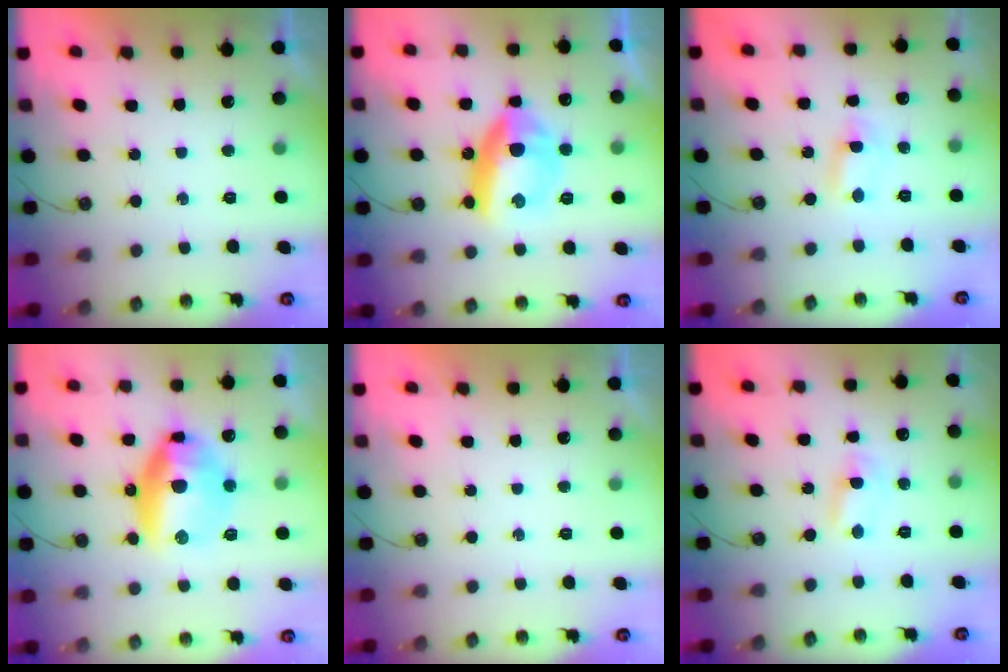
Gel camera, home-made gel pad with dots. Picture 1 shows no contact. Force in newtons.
{"total": 14.8, "press": 14.8, "slide": 0.5}
{"total": 1.6, "press": 1.1, "slide": 1.1}
{"total": 14.8, "press": 14.7, "slide": 1.5}
{"total": 0.0}
{"total": 1.4, "press": 1.4, "slide": 0.2}